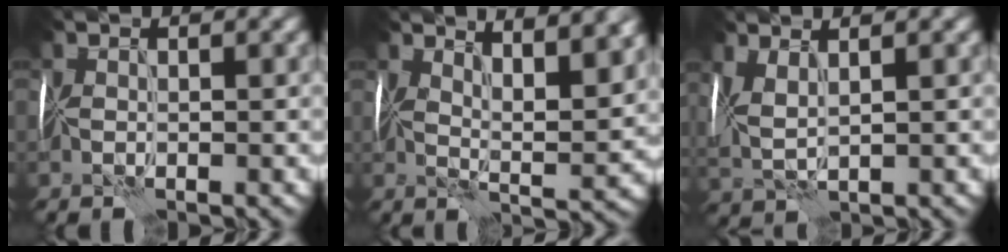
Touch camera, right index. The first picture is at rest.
{"total": 8.6, "force": [5.5, 2.6, 6.1], "torque": [-0.064, 0.022, 0.064]}
{"total": 3.5, "force": [1.5, 1.3, 2.9], "torque": [-0.078, 0.009, 0.034]}